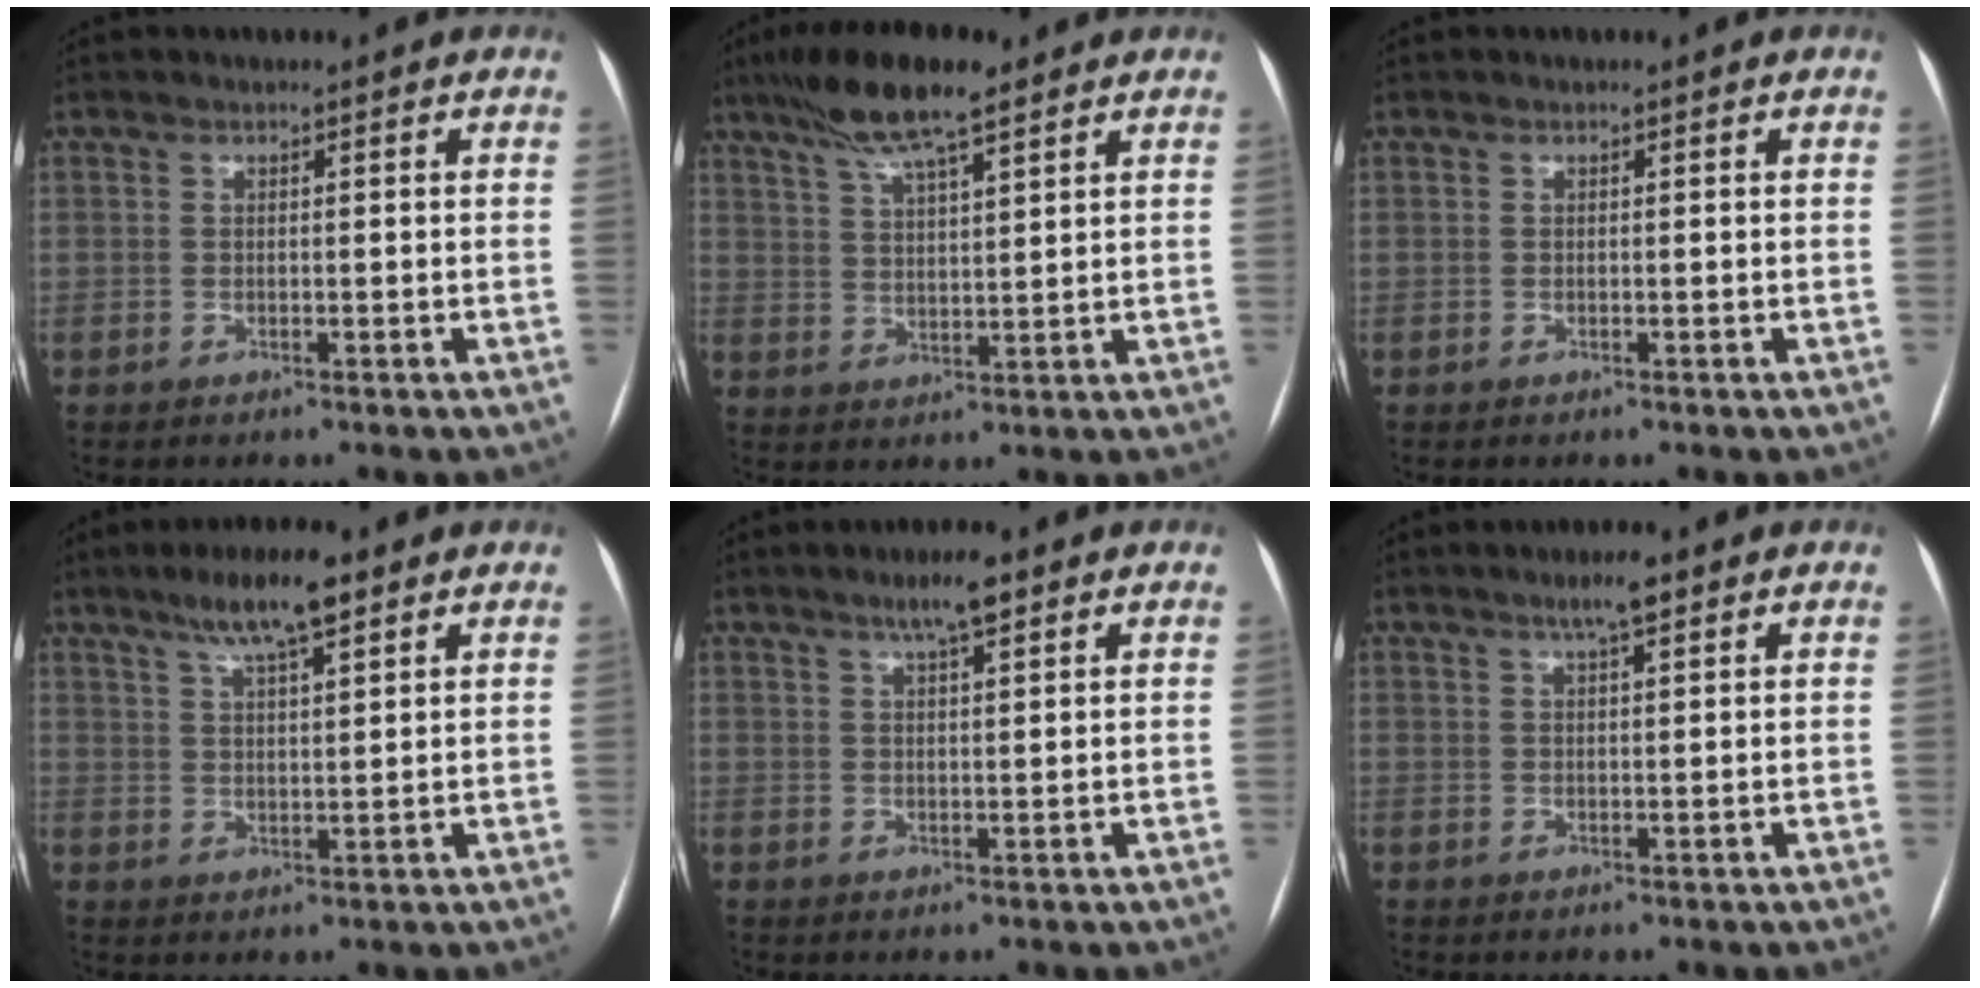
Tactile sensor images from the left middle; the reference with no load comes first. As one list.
[{"total": 10.1, "force": [7.2, 1.5, 6.9], "torque": [-0.129, 0.016, 0.126]}, {"total": 0.0}, {"total": 7.8, "force": [5.2, 1.2, 5.7], "torque": [-0.105, 0.012, 0.088]}, {"total": 4.3, "force": [2.8, 0.5, 3.2], "torque": [-0.060, 0.007, 0.046]}, {"total": 3.3, "force": [2.1, 0.4, 2.5], "torque": [-0.048, 0.006, 0.036]}]